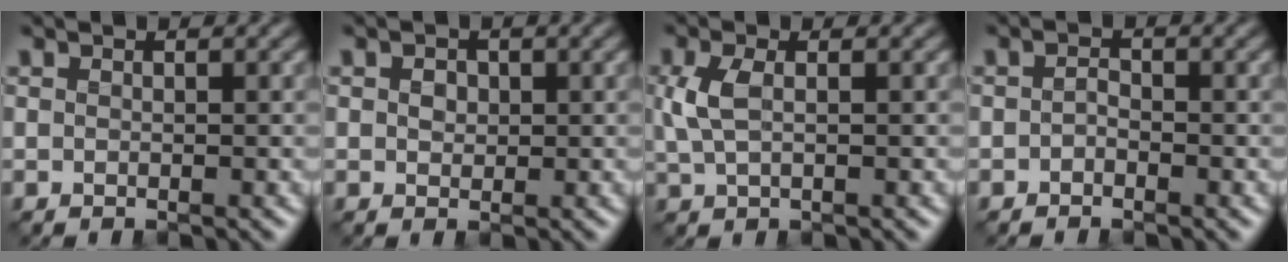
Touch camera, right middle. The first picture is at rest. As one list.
[{"total": 1.4, "force": [0.1, 1.2, 0.7], "torque": [-0.015, -0.001, 0.000]}, {"total": 2.6, "force": [0.2, 1.3, 2.3], "torque": [-0.058, 0.000, 0.005]}, {"total": 1.1, "force": [-0.7, 0.6, 0.6], "torque": [-0.013, -0.003, -0.018]}]